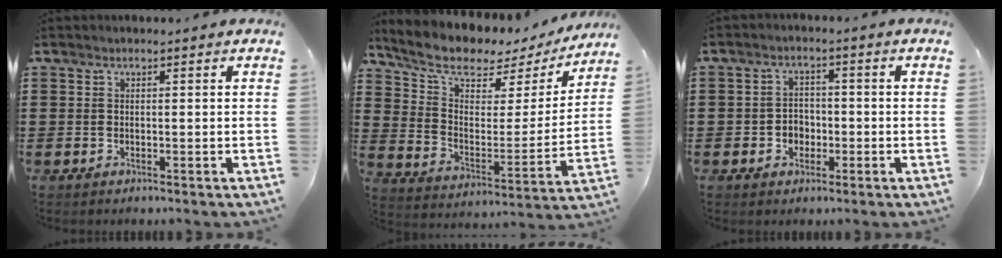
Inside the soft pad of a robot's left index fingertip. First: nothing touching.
{"total": 7.2, "force": [5.9, 2.6, 3.2], "torque": [-0.095, -0.042, 0.099]}
{"total": 3.0, "force": [-1.3, 2.4, 1.2], "torque": [-0.029, 0.005, -0.030]}